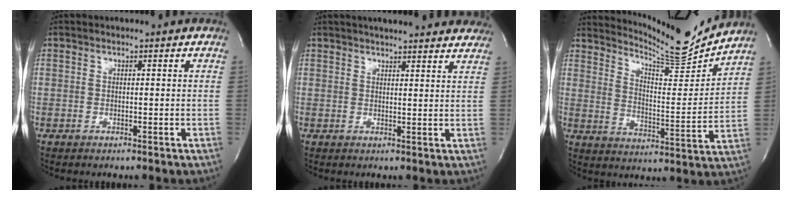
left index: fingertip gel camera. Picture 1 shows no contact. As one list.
[{"total": 16.0, "force": [14.4, 2.5, 6.4], "torque": [-0.083, 0.025, 0.173]}, {"total": 12.4, "force": [12.2, -1.1, 1.6], "torque": [-0.038, -0.047, 0.186]}]